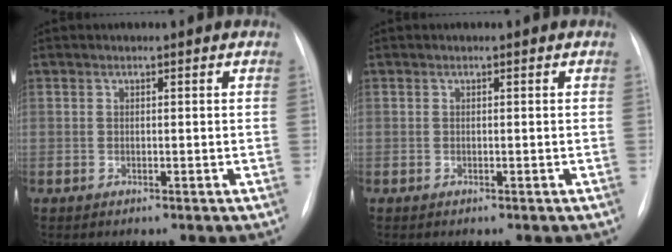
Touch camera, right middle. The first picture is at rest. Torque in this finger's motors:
{"motor_torque": [0.00, -0.21, 0.00, 0.02]}